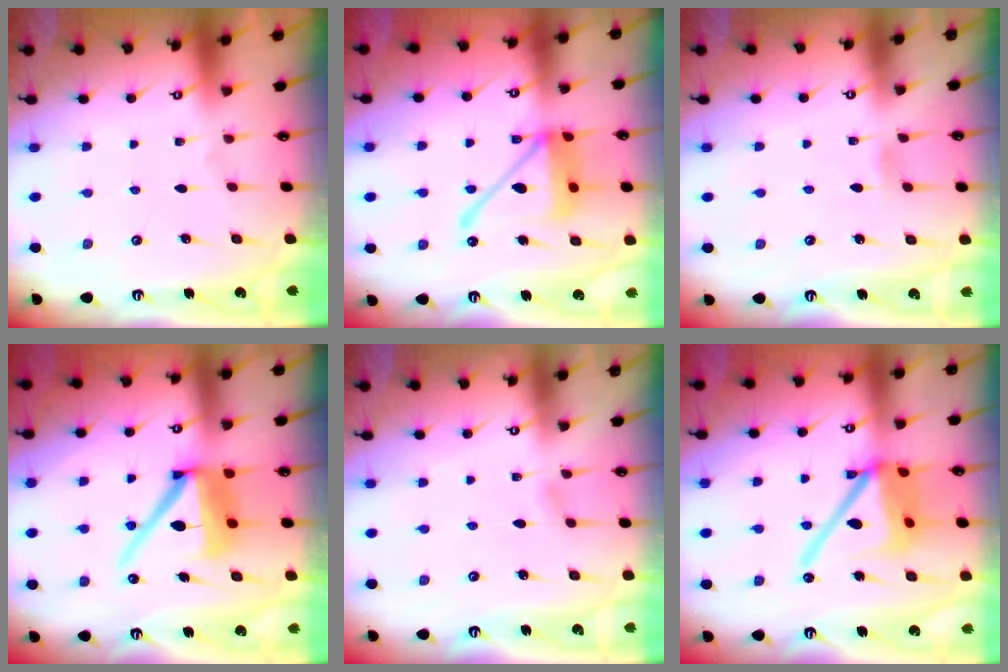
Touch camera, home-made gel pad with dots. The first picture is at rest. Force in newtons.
{"total": 15.8, "press": 15.7, "slide": 2.1}
{"total": 4.8, "press": 4.7, "slide": 0.4}
{"total": 14.3, "press": 14.2, "slide": 1.5}
{"total": 3.9, "press": 3.8, "slide": 0.3}
{"total": 17.1, "press": 16.9, "slide": 2.6}